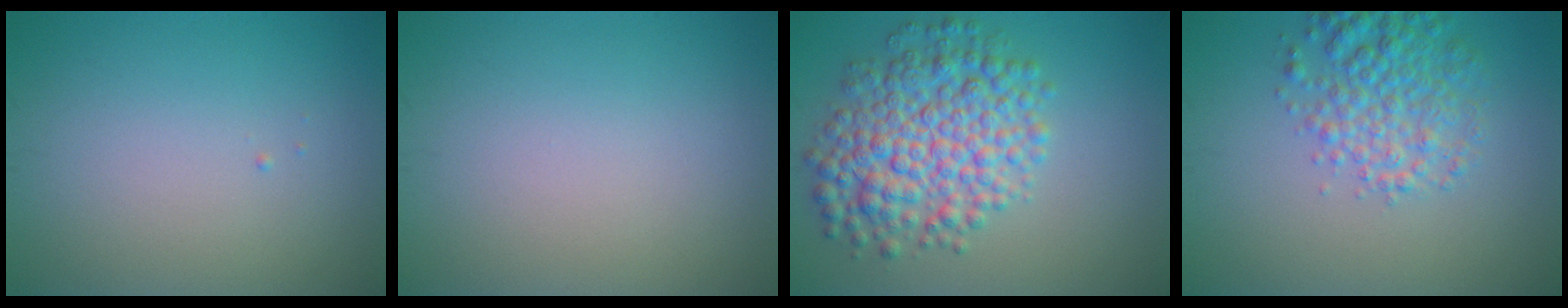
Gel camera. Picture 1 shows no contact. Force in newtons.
{"total": 0.0}
{"total": 7.4, "press": 7.4, "slide": 0.1}
{"total": 4.5, "press": 4.5, "slide": 0.2}